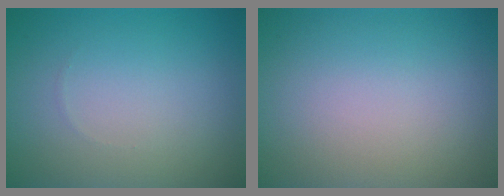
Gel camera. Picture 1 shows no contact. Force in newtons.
{"total": 0.0}